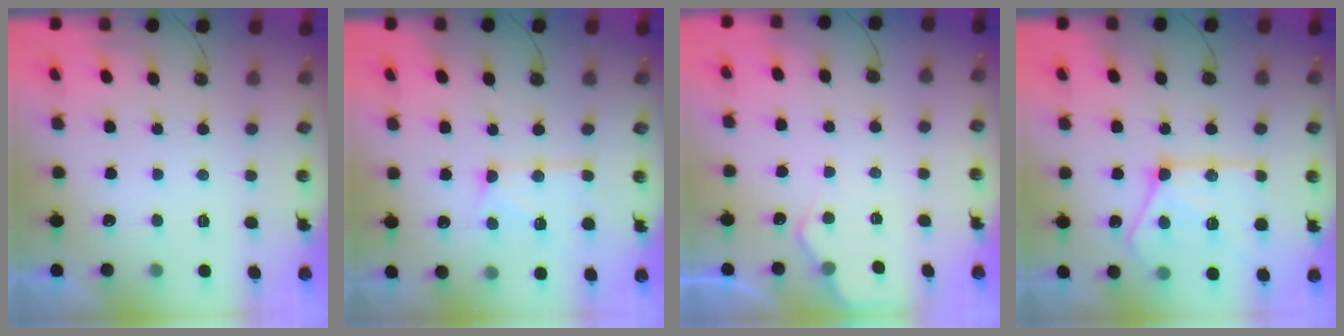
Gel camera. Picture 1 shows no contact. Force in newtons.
{"total": 13.5, "press": 13.5, "slide": 0.9}
{"total": 5.1, "press": 5.0, "slide": 0.4}
{"total": 20.1, "press": 20.0, "slide": 2.3}